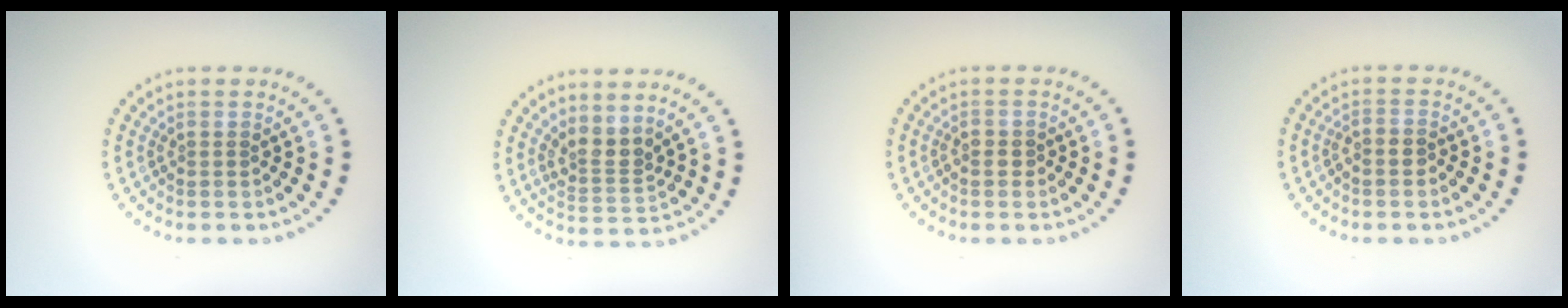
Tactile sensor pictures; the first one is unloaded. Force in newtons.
{"total": 2.6, "press": 1.8, "slide": 1.9}
{"total": 0.9, "press": 0.8, "slide": 0.4}
{"total": 1.0, "press": 0.8, "slide": 0.7}